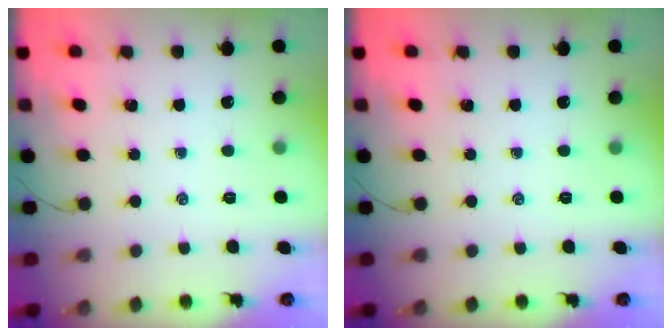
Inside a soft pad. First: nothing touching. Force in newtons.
{"total": 0.0}